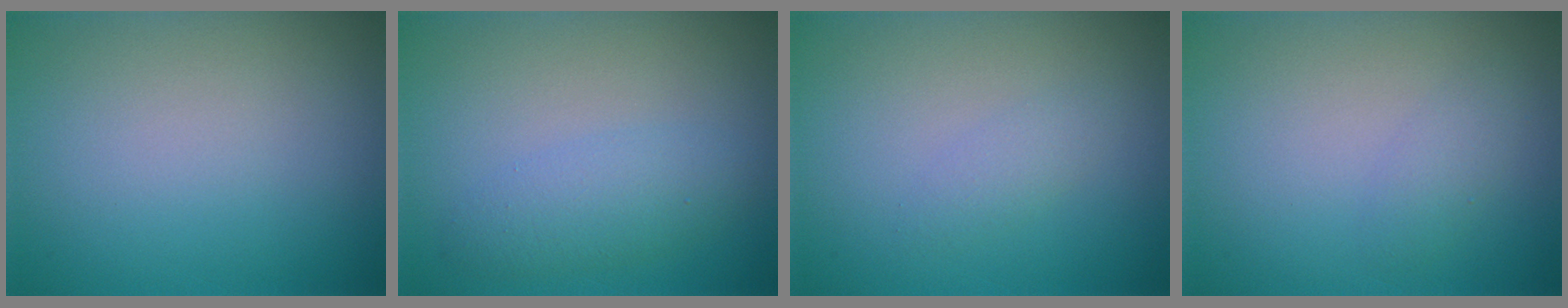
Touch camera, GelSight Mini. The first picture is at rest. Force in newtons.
{"total": 2.6, "press": 2.6, "slide": 0.1}
{"total": 1.2, "press": 1.2, "slide": 0.1}
{"total": 1.3, "press": 1.3, "slide": 0.0}